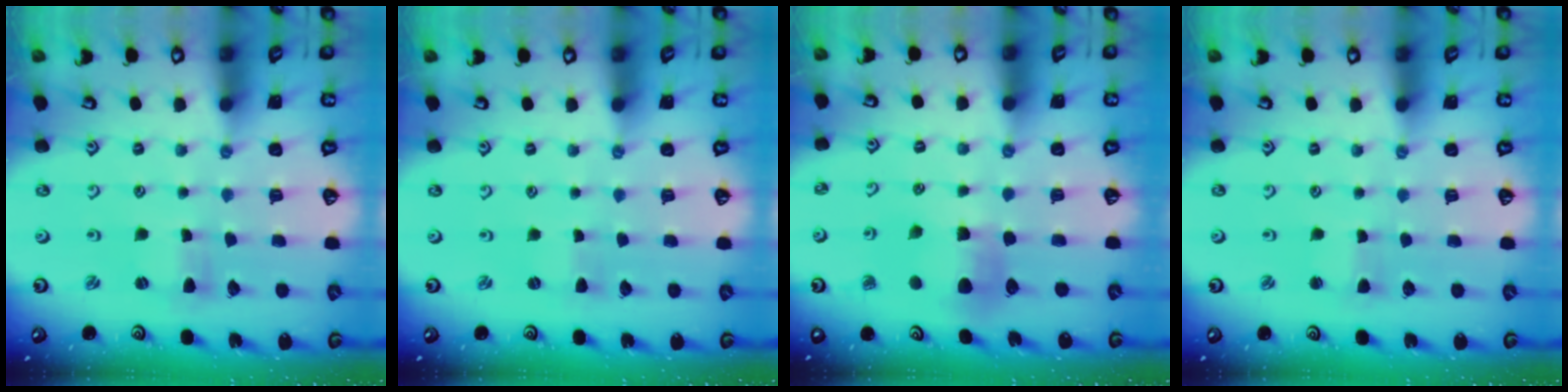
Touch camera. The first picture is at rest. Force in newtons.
{"total": 0.0}
{"total": 7.4, "press": 7.4, "slide": 0.3}
{"total": 2.0, "press": 2.0, "slide": 0.3}